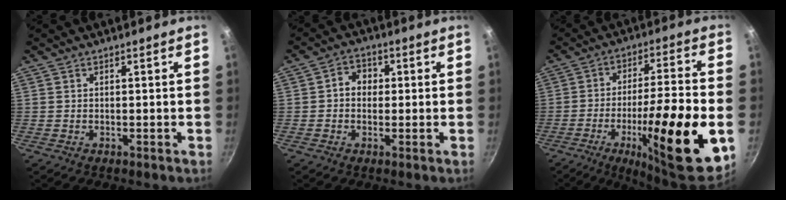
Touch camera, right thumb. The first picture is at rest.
{"total": 4.4, "force": [0.2, 3.8, 2.3], "torque": [-0.011, 0.010, -0.006]}
{"total": 24.2, "force": [-7.4, 5.5, 22.4], "torque": [-0.324, 0.024, -0.108]}